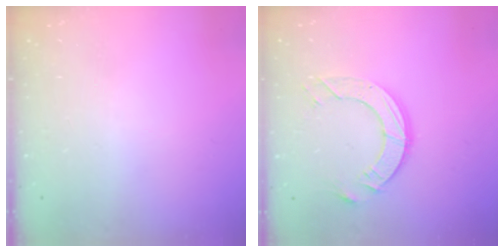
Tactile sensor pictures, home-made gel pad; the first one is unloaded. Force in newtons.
{"total": 9.5, "press": 9.5, "slide": 1.0}